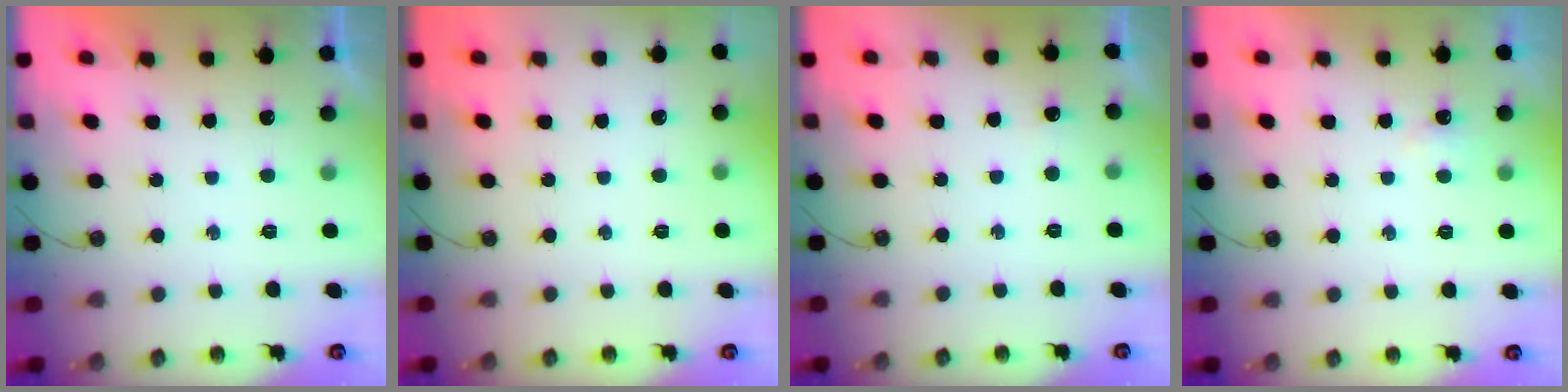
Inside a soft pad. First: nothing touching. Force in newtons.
{"total": 0.0}
{"total": 2.9, "press": 2.8, "slide": 0.6}
{"total": 5.0, "press": 2.9, "slide": 4.1}